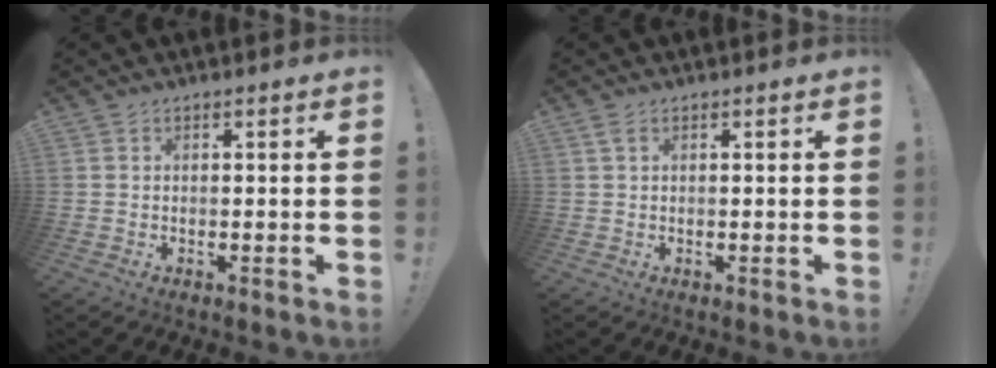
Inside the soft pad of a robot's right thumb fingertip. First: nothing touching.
{"total": 1.2, "force": [0.6, 0.6, 1.0], "torque": [-0.013, 0.000, 0.009]}